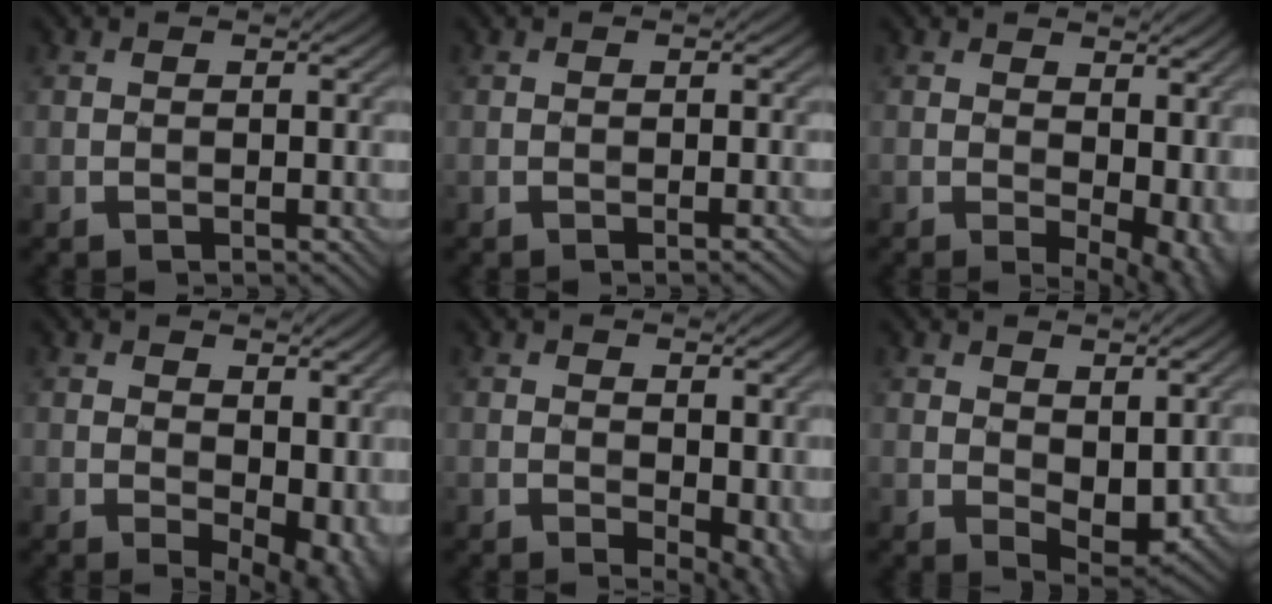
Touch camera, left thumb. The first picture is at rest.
{"total": 0.6, "force": [-0.3, 0.1, 0.5], "torque": [-0.006, 0.004, -0.007]}
{"total": 9.1, "force": [0.4, 5.2, 7.5], "torque": [-0.081, -0.011, 0.028]}
{"total": 10.2, "force": [0.5, 6.1, 8.1], "torque": [-0.097, -0.017, 0.033]}
{"total": 5.5, "force": [0.0, 3.2, 4.5], "torque": [-0.053, -0.010, 0.007]}
{"total": 5.1, "force": [1.5, 3.0, 3.8], "torque": [-0.070, -0.008, 0.031]}